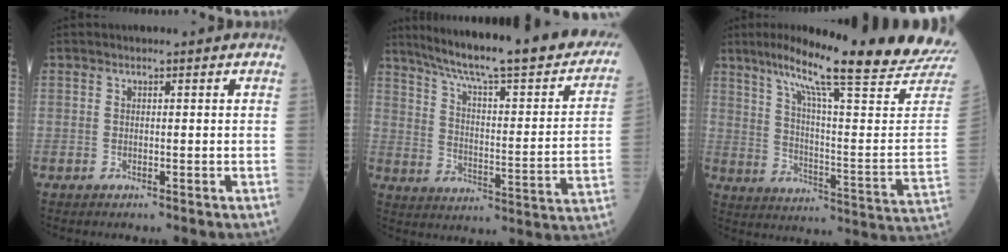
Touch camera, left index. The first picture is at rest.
{"total": 28.8, "force": [23.5, 3.0, 16.4], "torque": [-0.248, -0.040, 0.310]}
{"total": 24.8, "force": [20.1, -0.9, 14.5], "torque": [-0.221, -0.068, 0.270]}